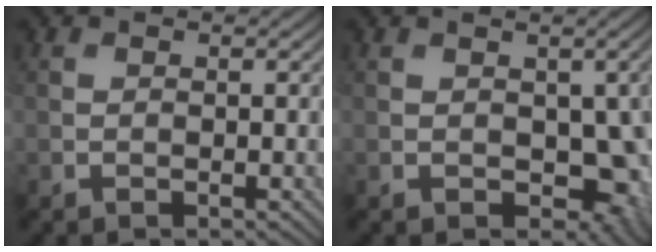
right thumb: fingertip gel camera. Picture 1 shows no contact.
{"total": 5.7, "force": [-0.7, 3.5, 4.4], "torque": [-0.067, -0.018, -0.004]}